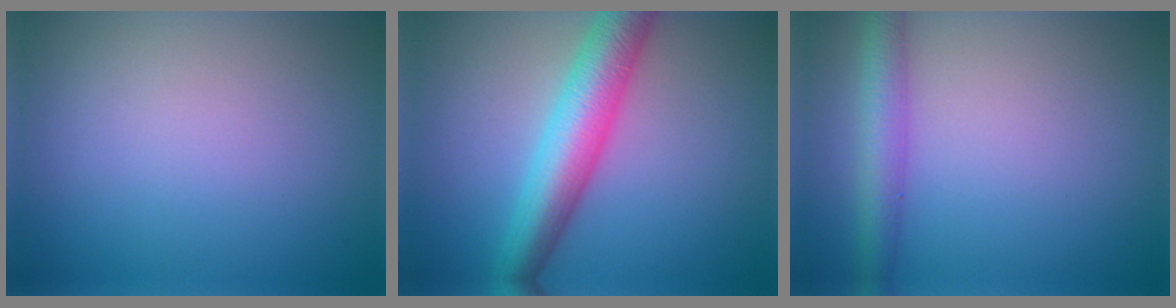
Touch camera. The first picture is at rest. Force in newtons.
{"total": 7.0, "press": 7.0, "slide": 0.2}
{"total": 3.5, "press": 3.5, "slide": 0.1}